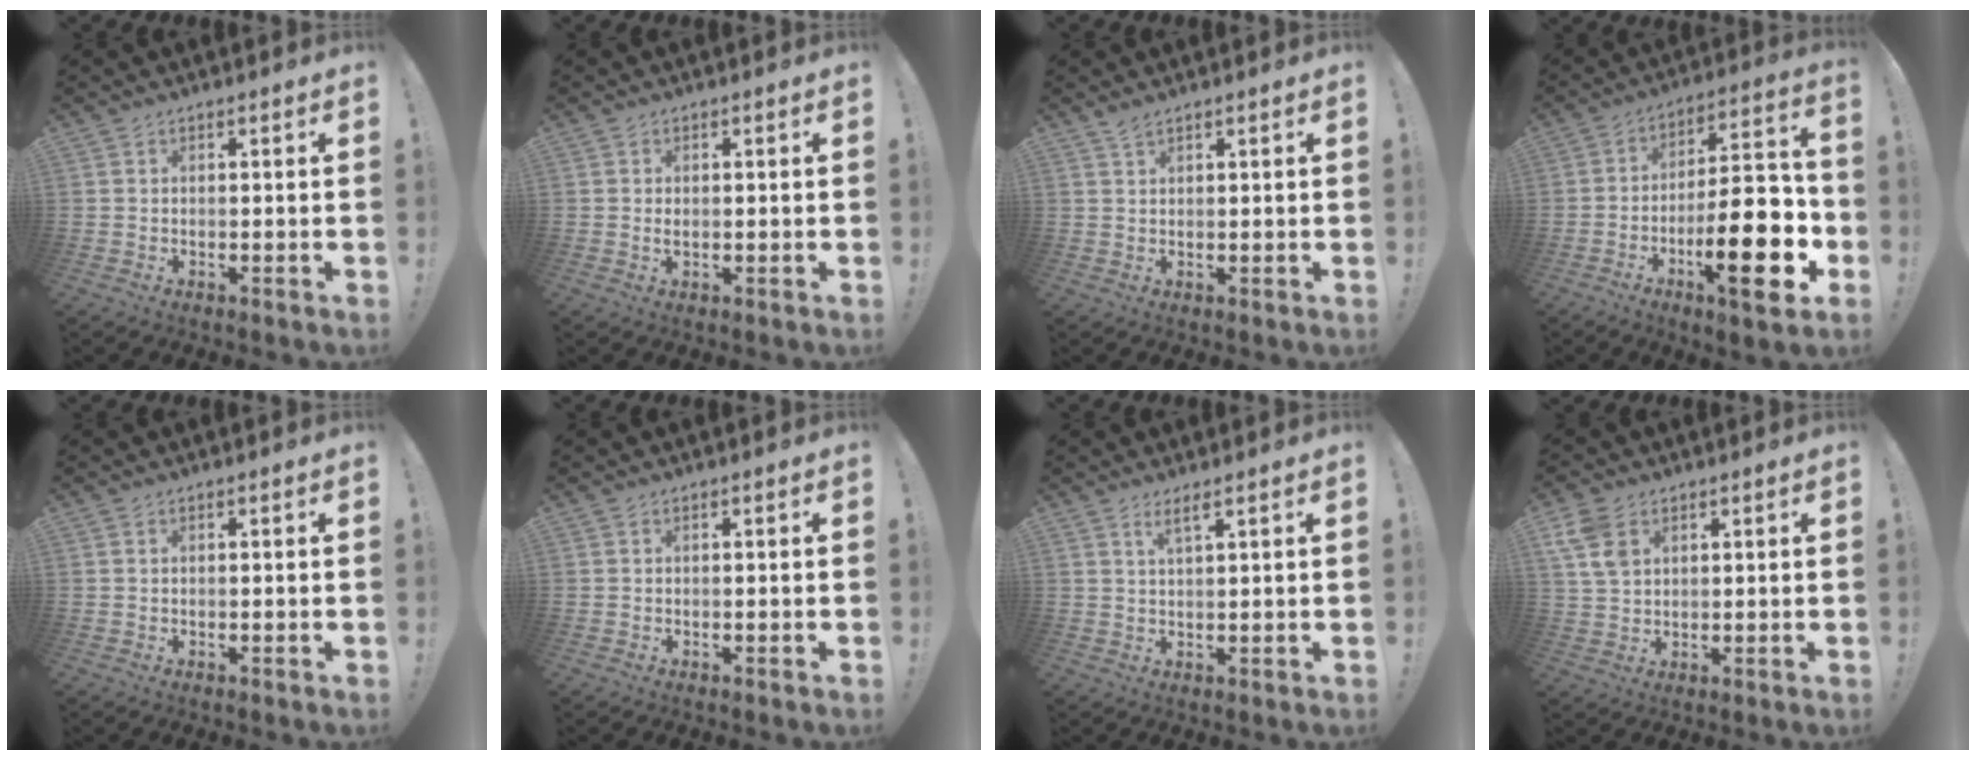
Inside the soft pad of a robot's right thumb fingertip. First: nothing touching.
{"total": 0.8, "force": [0.2, 0.4, 0.6], "torque": [-0.006, -0.001, 0.001]}
{"total": 2.3, "force": [1.9, 0.6, 1.2], "torque": [-0.018, -0.007, 0.033]}
{"total": 22.2, "force": [-7.8, 6.5, 19.8], "torque": [-0.303, 0.042, -0.120]}
{"total": 0.0}
{"total": 0.0}
{"total": 3.0, "force": [2.0, 0.3, 2.2], "torque": [-0.031, -0.011, 0.031]}
{"total": 8.2, "force": [3.6, 5.5, 4.9], "torque": [-0.099, -0.006, 0.071]}